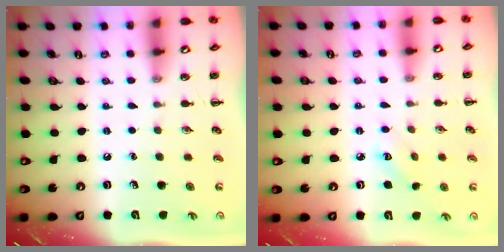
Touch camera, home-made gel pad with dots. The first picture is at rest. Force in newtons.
{"total": 2.9, "press": 2.8, "slide": 0.8}